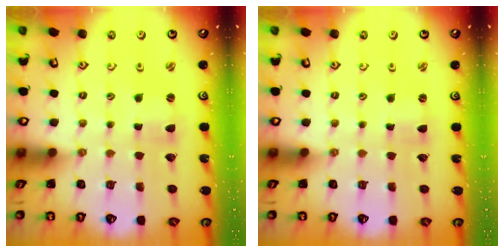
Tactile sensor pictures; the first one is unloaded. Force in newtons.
{"total": 0.0}